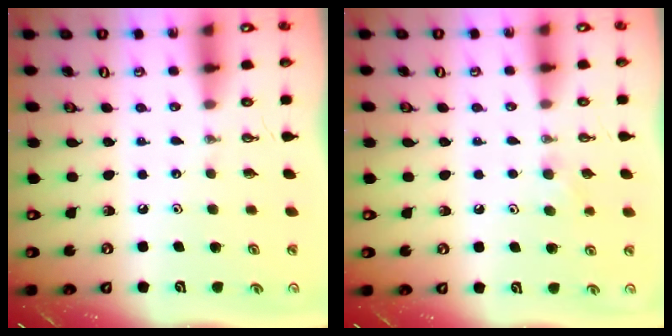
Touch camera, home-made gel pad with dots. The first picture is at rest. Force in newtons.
{"total": 6.9, "press": 5.6, "slide": 4.0}